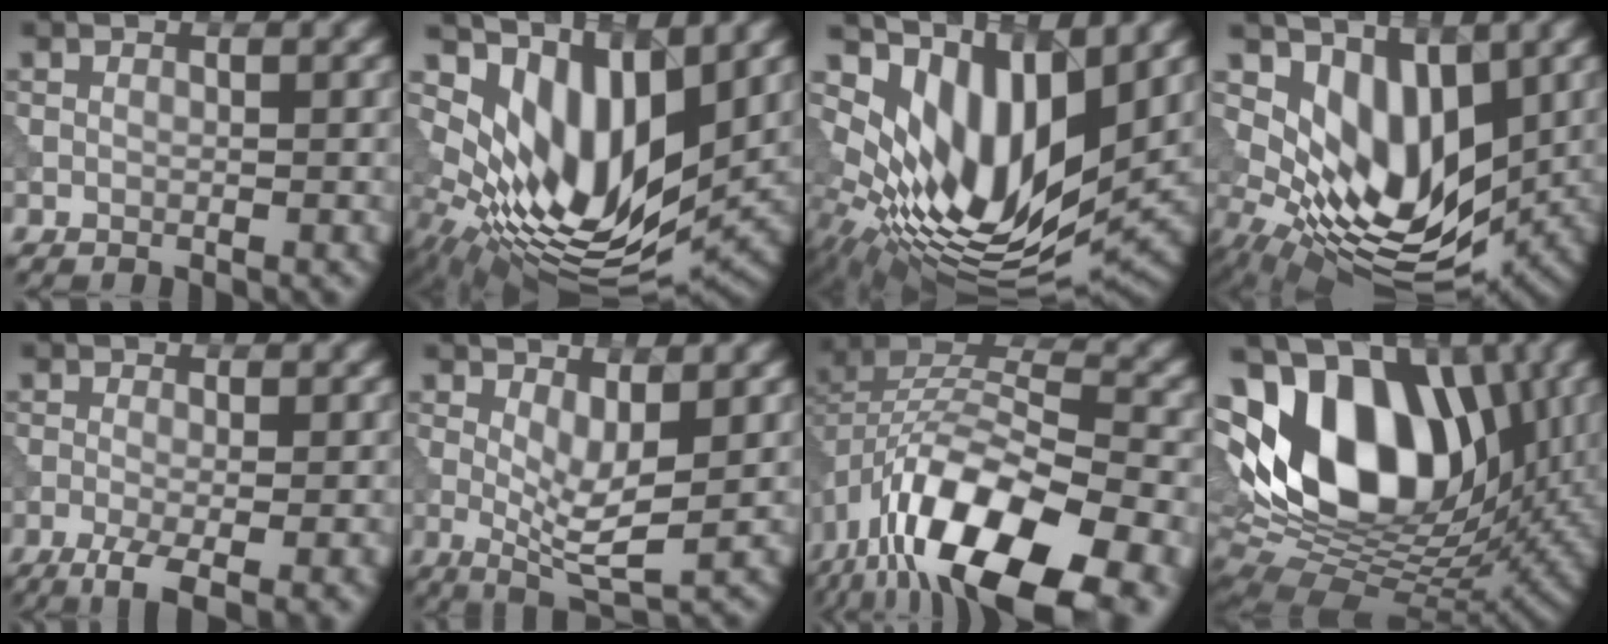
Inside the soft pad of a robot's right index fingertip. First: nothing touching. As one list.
[{"total": 11.1, "force": [3.8, 5.4, 8.9], "torque": [-0.174, -0.013, 0.079]}, {"total": 12.2, "force": [3.6, 5.8, 10.2], "torque": [-0.194, -0.009, 0.075]}, {"total": 8.0, "force": [2.4, 4.6, 6.1], "torque": [-0.113, -0.021, 0.055]}, {"total": 4.6, "force": [-2.2, 1.4, 3.8], "torque": [-0.076, -0.005, -0.036]}, {"total": 4.1, "force": [0.7, 1.3, 3.9], "torque": [-0.068, -0.009, 0.015]}, {"total": 17.0, "force": [-9.4, 8.0, 11.8], "torque": [-0.214, -0.010, -0.154]}, {"total": 16.4, "force": [3.8, 9.9, 12.5], "torque": [-0.213, 0.030, 0.050]}]